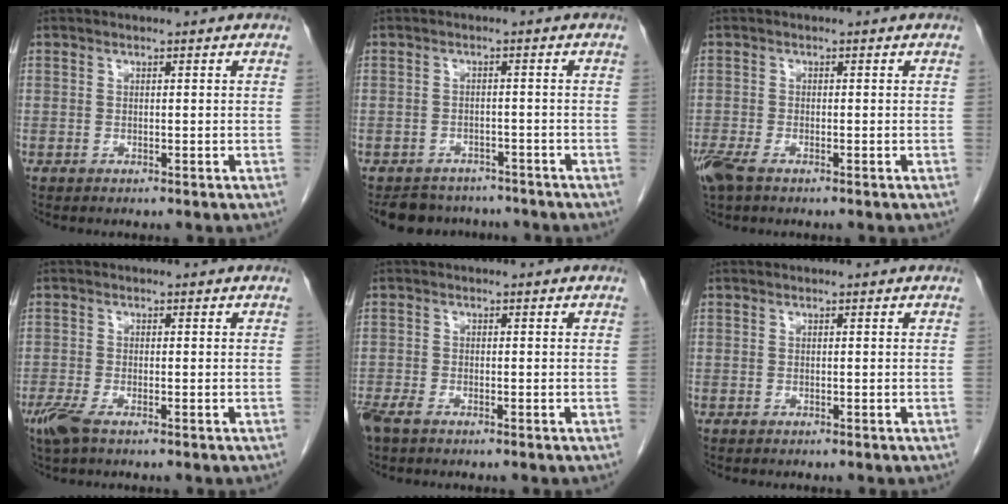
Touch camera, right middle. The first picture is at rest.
{"total": 7.2, "force": [-6.5, 2.9, 0.9], "torque": [-0.008, 0.003, -0.086]}
{"total": 3.9, "force": [-2.7, 1.2, 2.5], "torque": [-0.060, -0.011, -0.050]}
{"total": 3.3, "force": [-2.2, 0.8, 2.3], "torque": [-0.057, -0.009, -0.043]}
{"total": 3.3, "force": [-2.4, 1.2, 1.9], "torque": [-0.046, -0.007, -0.043]}
{"total": 0.0}